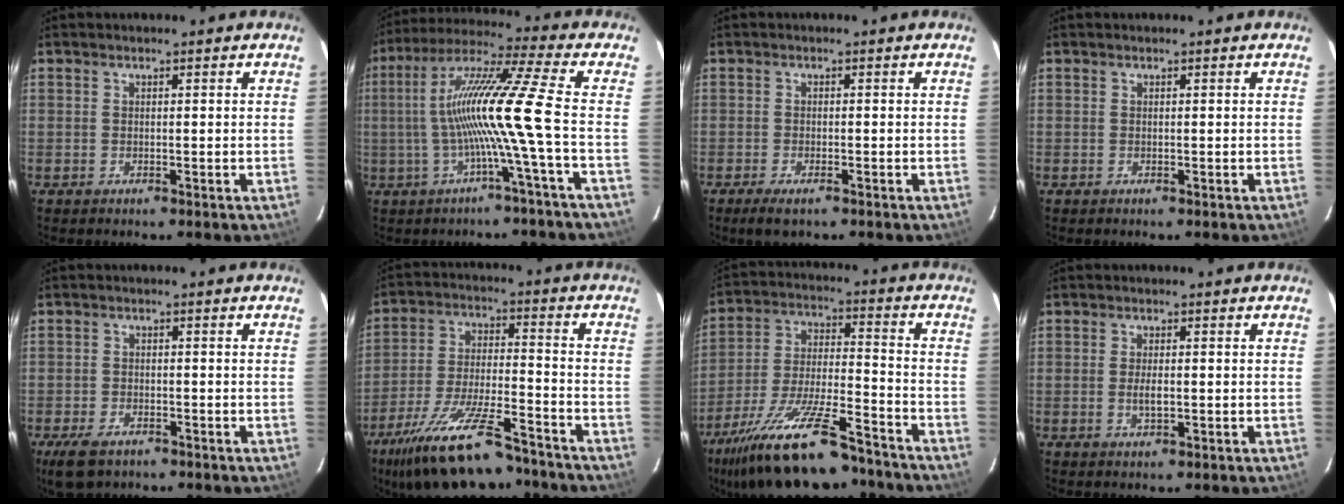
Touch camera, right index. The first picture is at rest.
{"total": 13.5, "force": [-2.4, -3.0, 13.0], "torque": [-0.234, 0.003, -0.044]}
{"total": 3.3, "force": [-2.4, 0.9, 2.2], "torque": [-0.049, -0.011, -0.042]}
{"total": 0.0}
{"total": 5.9, "force": [-4.0, 3.0, 3.1], "torque": [-0.082, -0.014, -0.071]}
{"total": 19.6, "force": [-15.6, 5.1, 10.9], "torque": [-0.218, -0.033, -0.253]}
{"total": 22.1, "force": [-17.1, 5.5, 12.9], "torque": [-0.251, -0.038, -0.274]}
{"total": 2.6, "force": [-0.4, 1.0, 2.4], "torque": [-0.046, -0.002, -0.006]}